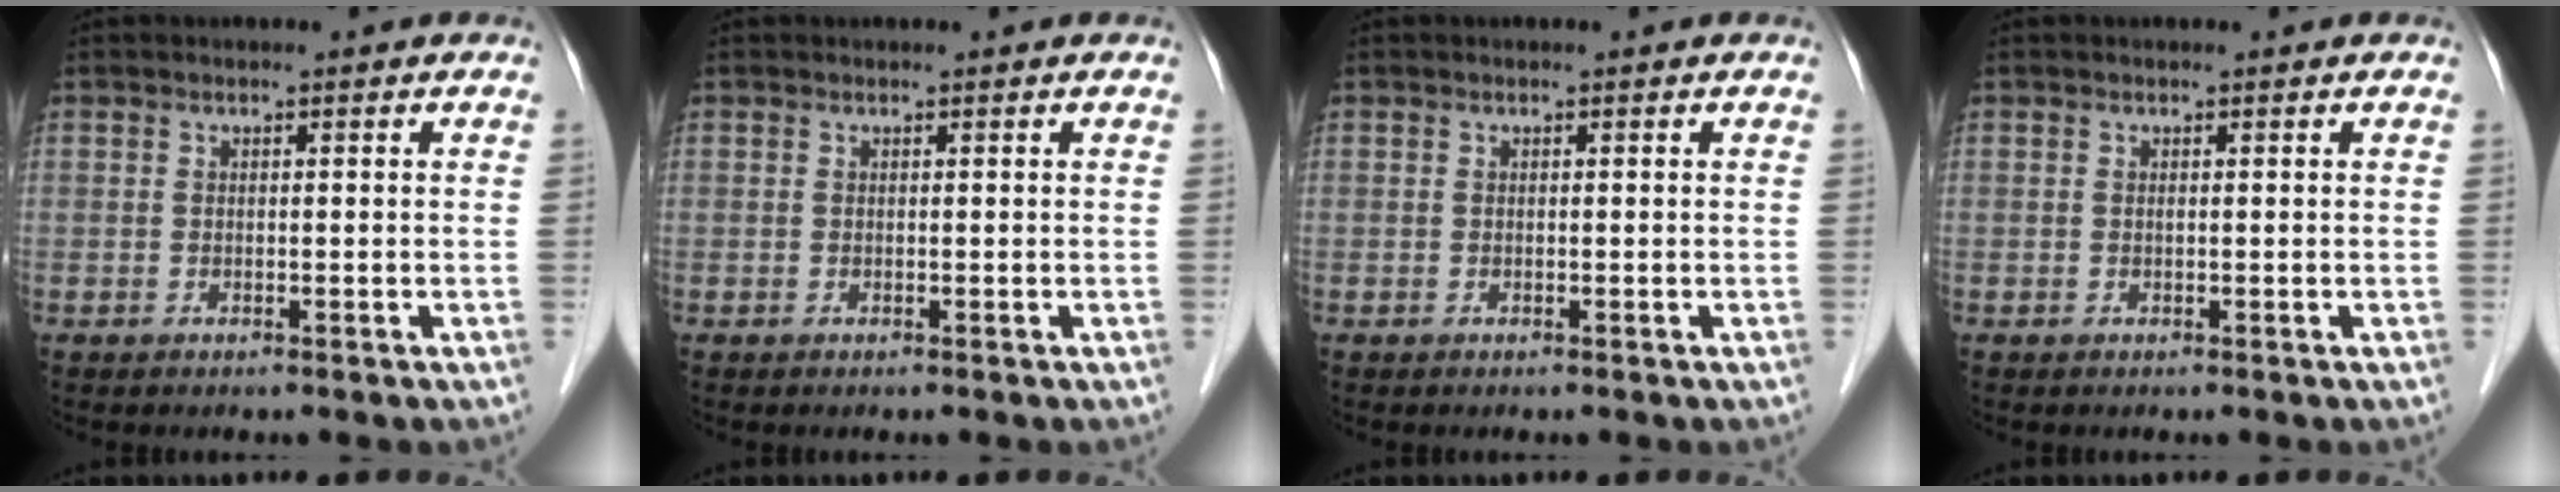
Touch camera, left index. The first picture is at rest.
{"total": 0.7, "force": [-0.7, 0.0, -0.2], "torque": [0.004, -0.001, -0.014]}
{"total": 0.0}
{"total": 0.9, "force": [-0.9, -0.1, 0.0], "torque": [-0.002, -0.005, -0.017]}